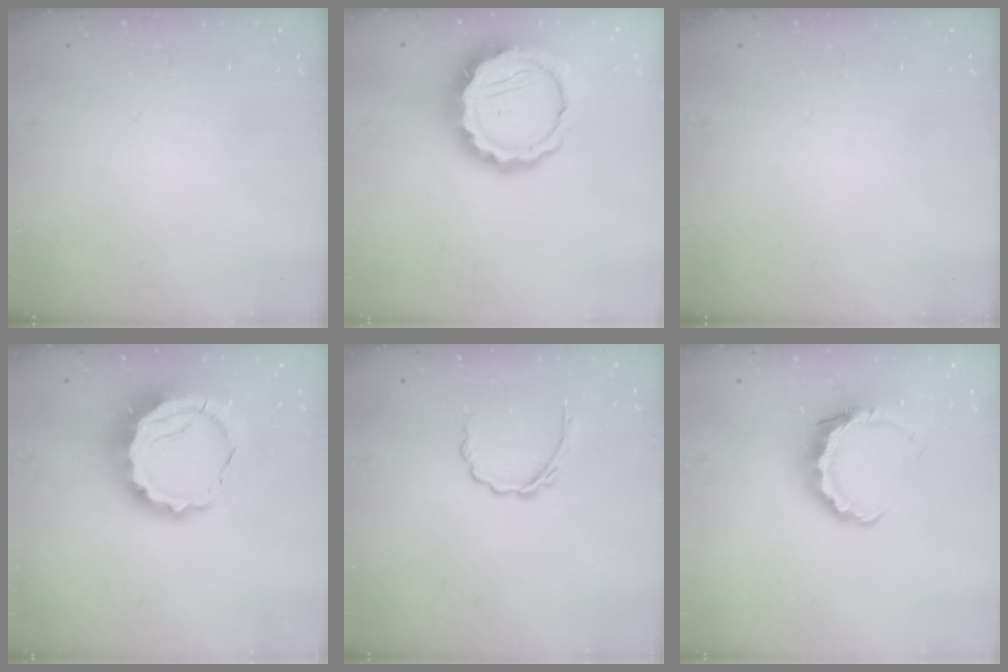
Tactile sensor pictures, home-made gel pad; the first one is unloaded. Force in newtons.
{"total": 13.6, "press": 13.3, "slide": 2.9}
{"total": 0.0}
{"total": 12.0, "press": 11.7, "slide": 2.7}
{"total": 4.4, "press": 4.2, "slide": 1.3}
{"total": 8.7, "press": 8.6, "slide": 1.6}